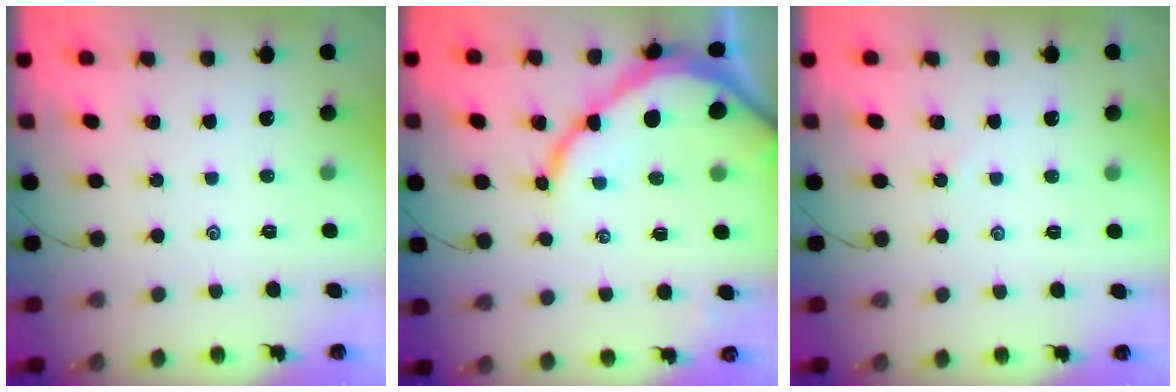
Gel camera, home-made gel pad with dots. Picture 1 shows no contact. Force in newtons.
{"total": 11.8, "press": 11.7, "slide": 1.6}
{"total": 3.8, "press": 3.8, "slide": 0.4}